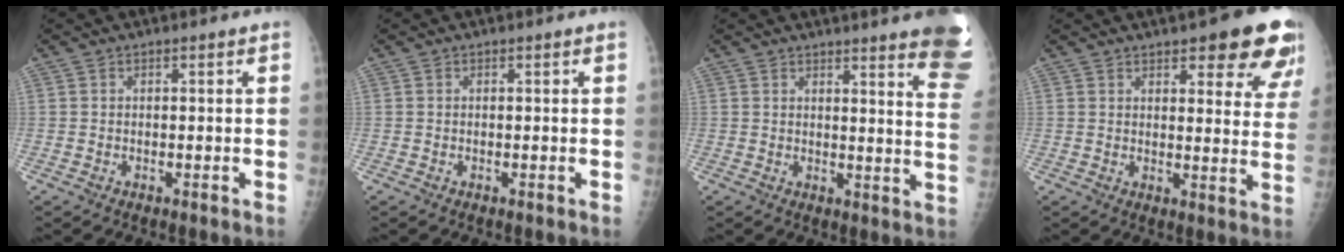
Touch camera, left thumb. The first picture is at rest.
{"total": 0.0}
{"total": 16.2, "force": [12.7, 1.8, 9.9], "torque": [-0.096, -0.091, 0.130]}
{"total": 14.9, "force": [9.4, 4.6, 10.6], "torque": [-0.095, -0.041, 0.104]}